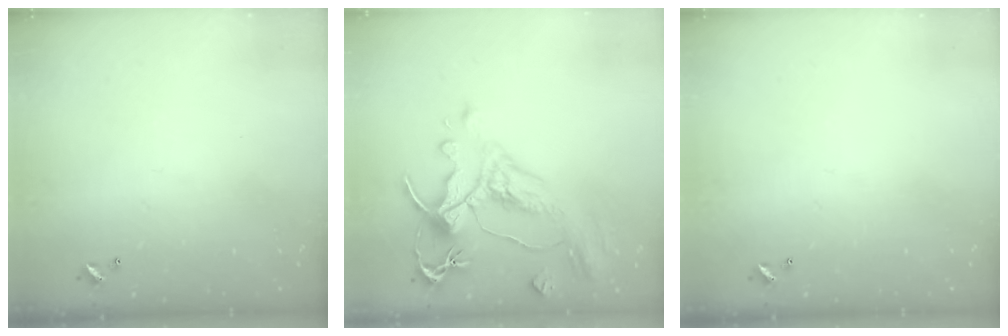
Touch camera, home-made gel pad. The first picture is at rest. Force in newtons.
{"total": 1.8, "press": 0.9, "slide": 1.5}
{"total": 0.0}